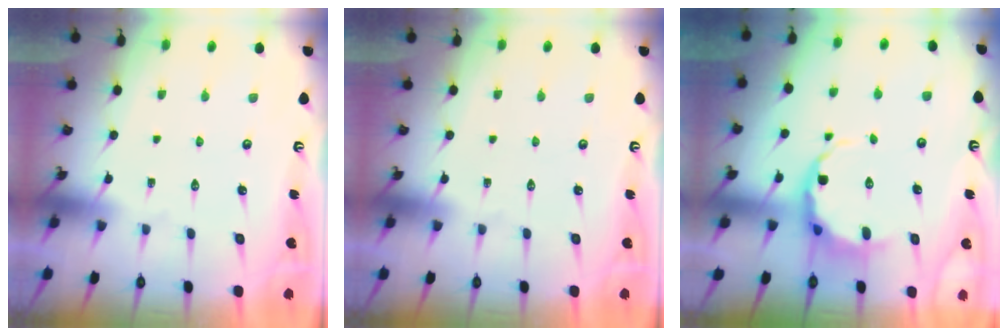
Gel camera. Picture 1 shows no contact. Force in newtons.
{"total": 0.0}
{"total": 6.9, "press": 6.4, "slide": 2.6}